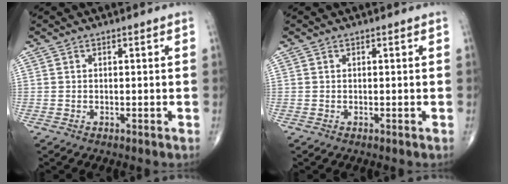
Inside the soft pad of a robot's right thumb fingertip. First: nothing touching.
{"total": 0.0}